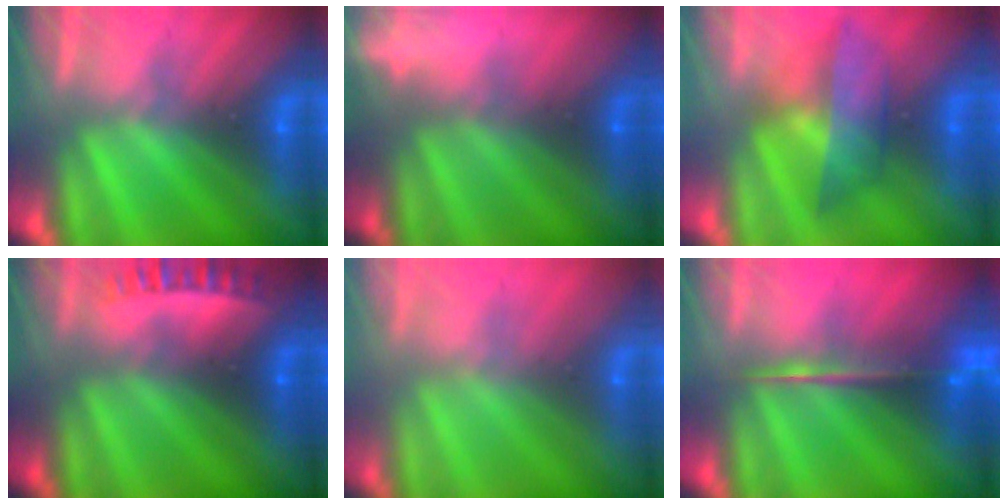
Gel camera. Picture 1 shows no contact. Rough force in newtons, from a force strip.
{"total": 7.6}
{"total": 4.3}
{"total": 2.4}
{"total": 2.8}
{"total": 5.5}